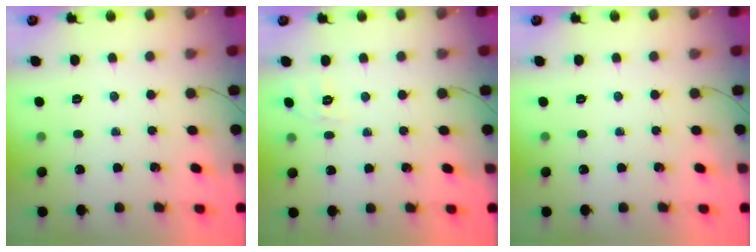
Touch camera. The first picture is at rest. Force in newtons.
{"total": 1.7, "press": 0.0, "slide": 1.7}
{"total": 0.0}